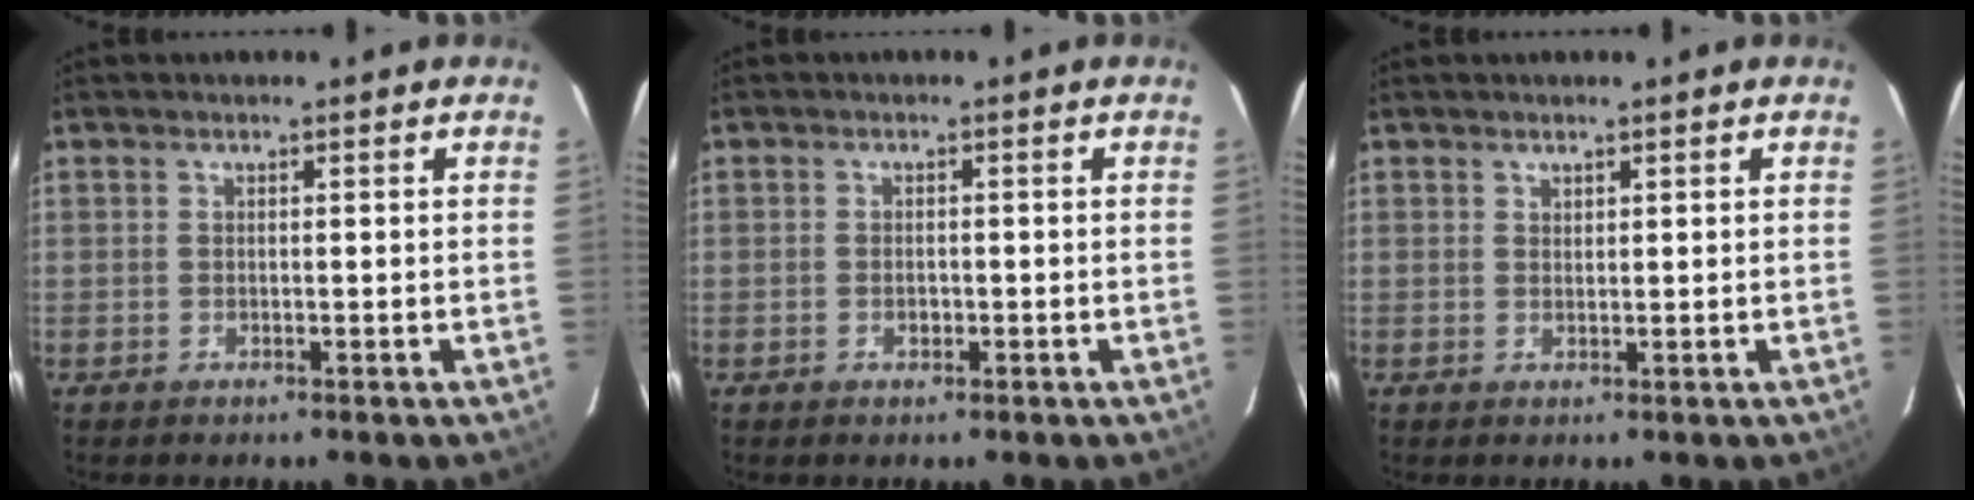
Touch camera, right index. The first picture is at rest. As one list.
[{"total": 1.5, "force": [-0.5, 1.1, 0.8], "torque": [-0.014, 0.002, -0.009]}, {"total": 0.8, "force": [0.7, 0.4, 0.1], "torque": [-0.001, 0.002, 0.013]}]